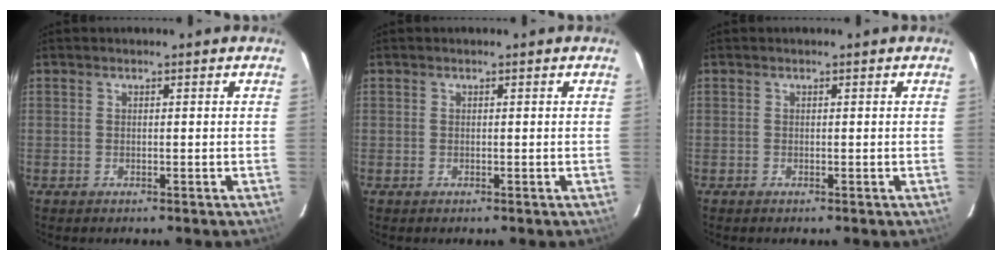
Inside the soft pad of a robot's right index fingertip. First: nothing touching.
{"total": 0.0}
{"total": 0.0}